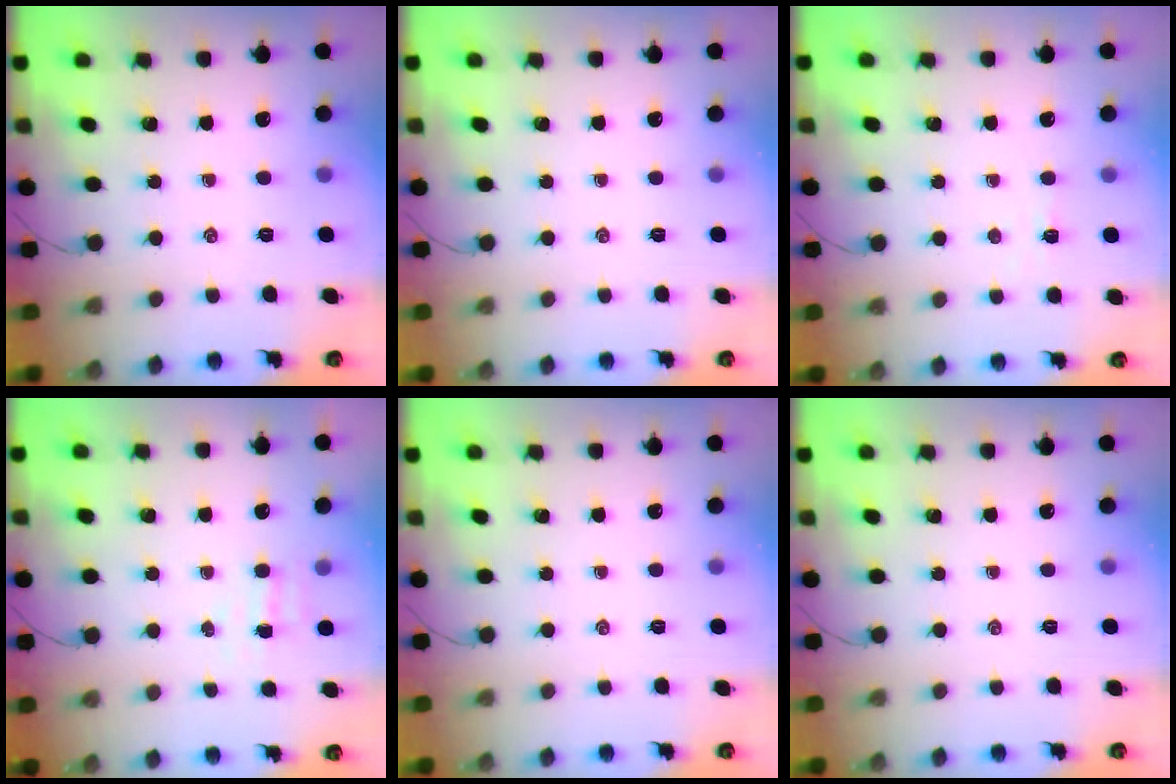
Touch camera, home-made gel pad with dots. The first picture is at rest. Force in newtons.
{"total": 0.0}
{"total": 2.6, "press": 2.5, "slide": 0.8}
{"total": 3.5, "press": 3.3, "slide": 1.1}
{"total": 0.0}
{"total": 0.0}